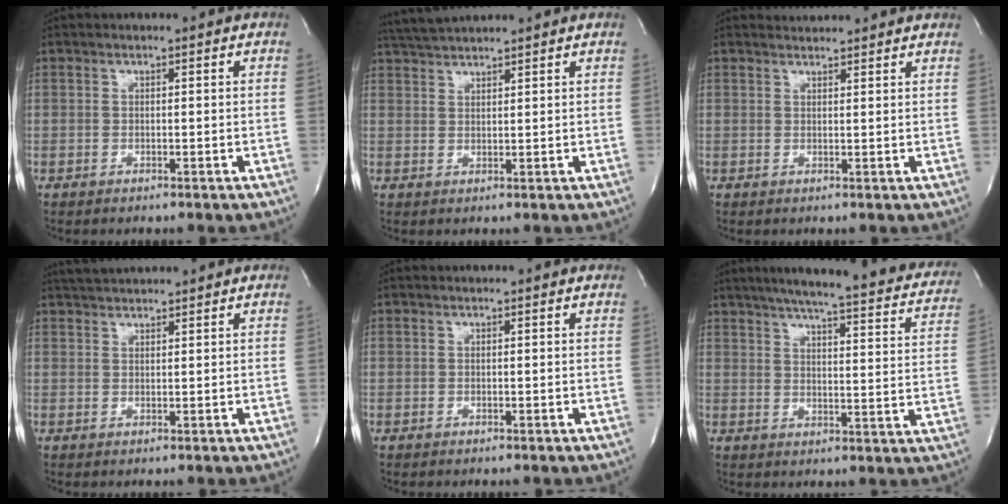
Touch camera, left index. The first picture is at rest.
{"total": 5.4, "force": [5.1, -0.5, 1.5], "torque": [-0.033, 0.028, 0.096]}
{"total": 3.5, "force": [3.4, 0.3, 0.3], "torque": [-0.013, 0.019, 0.044]}
{"total": 4.5, "force": [4.3, 0.2, 1.3], "torque": [-0.026, 0.030, 0.078]}
{"total": 1.3, "force": [1.3, 0.0, 0.3], "torque": [-0.012, 0.006, 0.013]}
{"total": 28.0, "force": [23.6, 4.0, 14.5], "torque": [-0.213, -0.029, 0.275]}